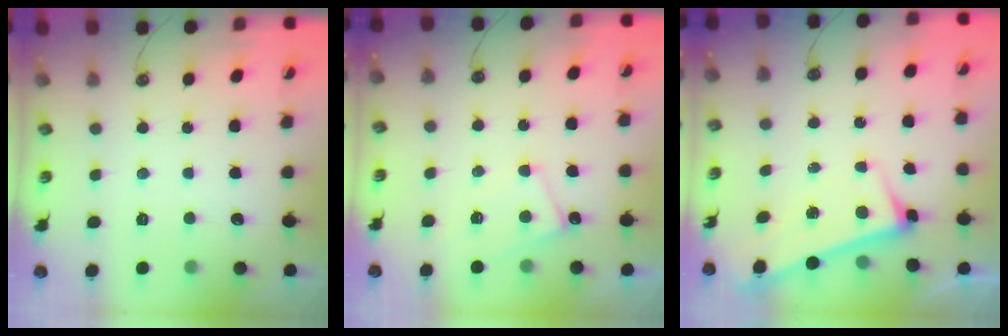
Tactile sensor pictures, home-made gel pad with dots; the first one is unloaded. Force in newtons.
{"total": 0.7, "press": 0.5, "slide": 0.4}
{"total": 2.9, "press": 2.8, "slide": 0.6}